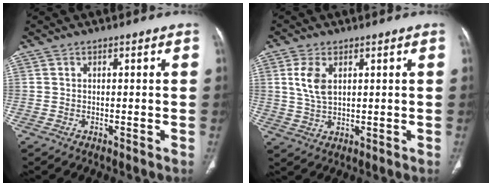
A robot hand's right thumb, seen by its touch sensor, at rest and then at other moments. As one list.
[{"total": 5.8, "force": [1.9, 3.2, 4.4], "torque": [-0.092, -0.004, 0.043]}]